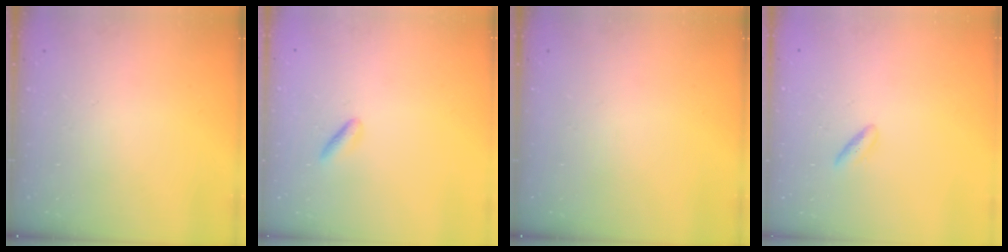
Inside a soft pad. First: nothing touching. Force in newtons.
{"total": 1.2, "press": 1.0, "slide": 0.6}
{"total": 0.0}
{"total": 2.5, "press": 2.2, "slide": 1.1}